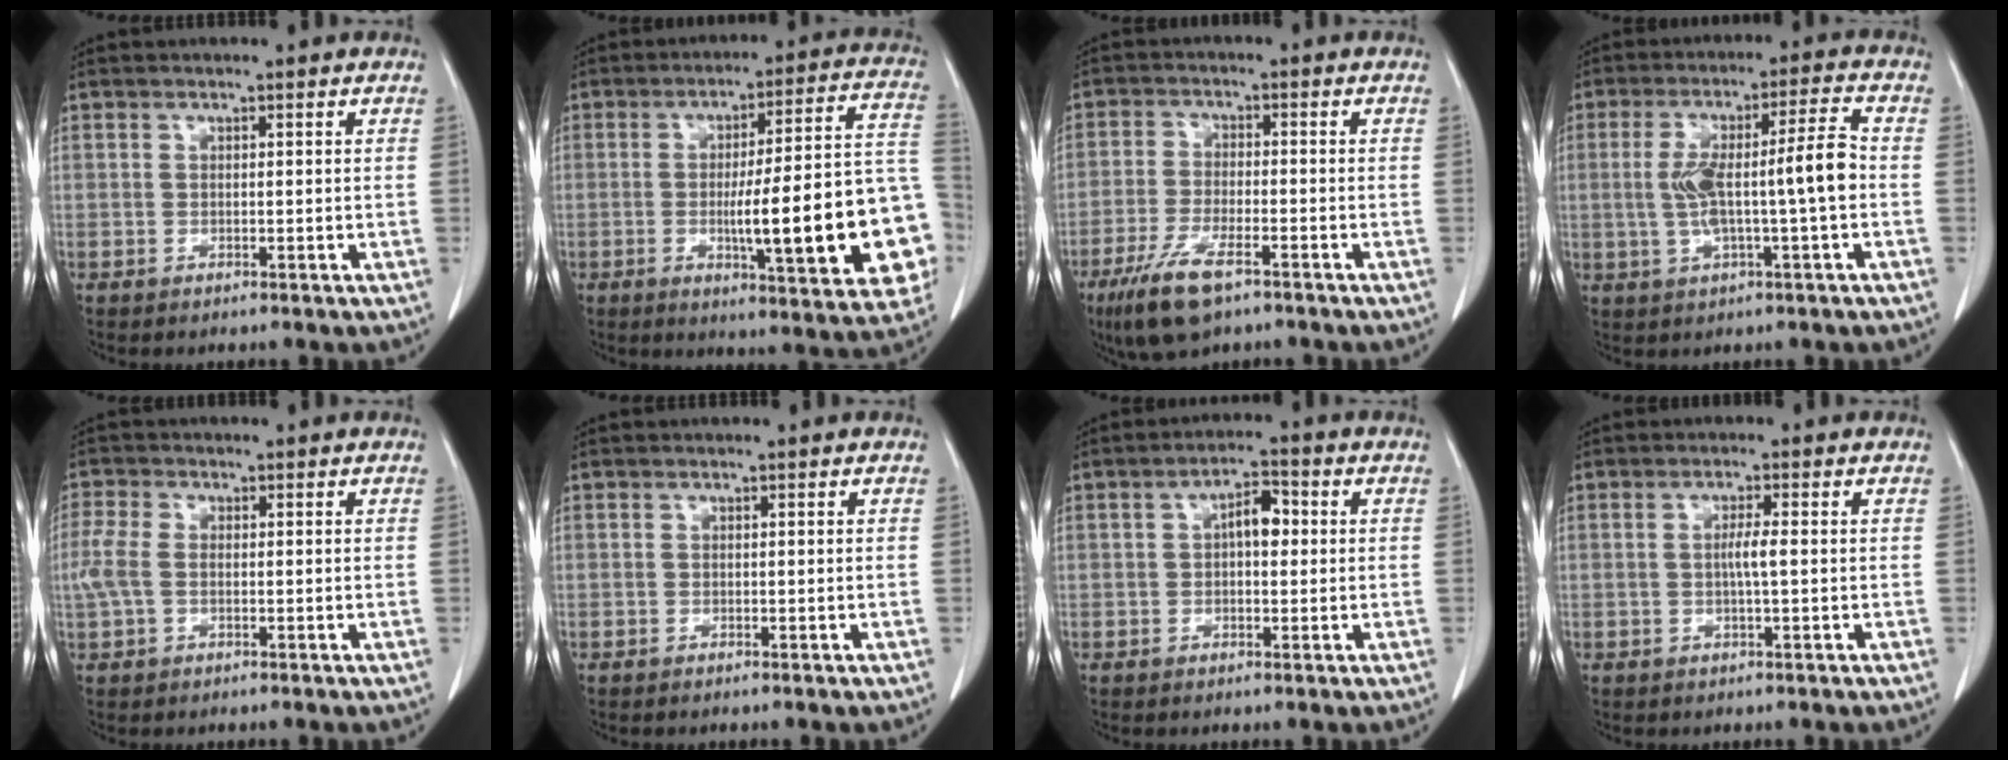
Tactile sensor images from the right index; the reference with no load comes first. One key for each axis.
{"total": 22.0, "fx": -4.2, "fy": 2.8, "fz": 21.4, "tx": -0.204, "ty": 0.025, "tz": -0.044}
{"total": 8.6, "fx": -5.4, "fy": 2.0, "fz": 6.4, "tx": -0.130, "ty": -0.018, "tz": -0.094}
{"total": 10.1, "fx": -0.7, "fy": 0.6, "fz": 10.1, "tx": -0.180, "ty": 0.025, "tz": -0.009}
{"total": 4.2, "fx": -0.3, "fy": 2.6, "fz": 3.3, "tx": -0.105, "ty": 0.011, "tz": -0.009}
{"total": 0.0}
{"total": 3.9, "fx": 0.4, "fy": 1.7, "fz": 3.5, "tx": -0.057, "ty": 0.014, "tz": 0.004}
{"total": 2.4, "fx": -0.1, "fy": -0.1, "fz": 2.4, "tx": -0.045, "ty": 0.000, "tz": -0.003}